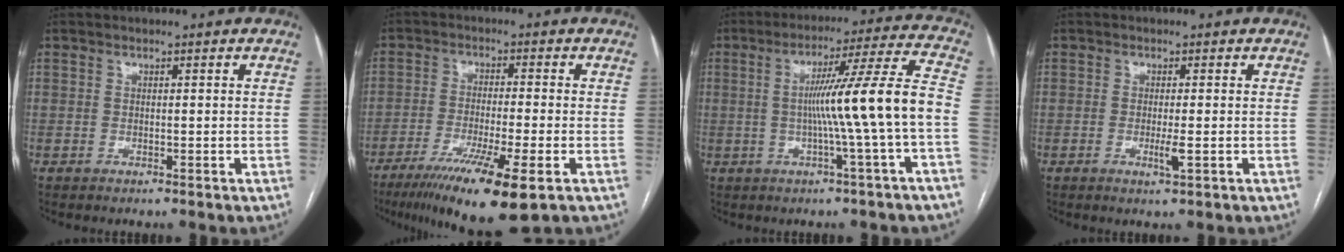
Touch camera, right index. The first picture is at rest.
{"total": 13.4, "force": [-7.7, 0.6, 10.9], "torque": [-0.183, -0.035, -0.126]}
{"total": 12.7, "force": [-1.8, -2.0, 12.4], "torque": [-0.192, 0.016, -0.027]}
{"total": 2.1, "force": [-0.5, 0.1, 2.1], "torque": [-0.037, -0.005, -0.009]}